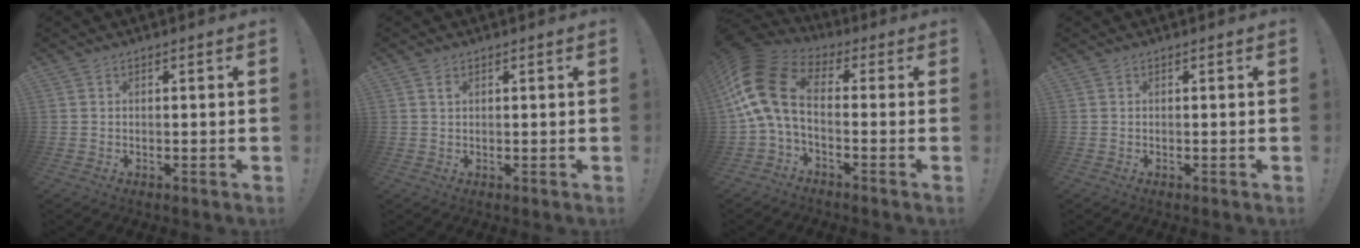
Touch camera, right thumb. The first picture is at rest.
{"total": 1.1, "force": [0.6, 0.6, 0.6], "torque": [-0.012, 0.002, 0.012]}
{"total": 15.8, "force": [1.8, 9.5, 12.5], "torque": [-0.258, 0.002, 0.039]}
{"total": 0.0}